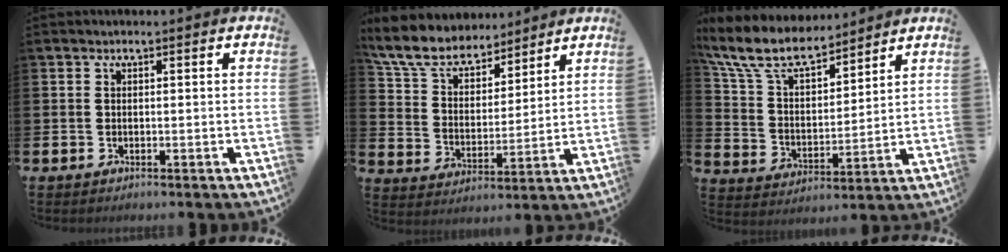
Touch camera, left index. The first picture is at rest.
{"total": 8.3, "force": [7.6, 2.6, 1.9], "torque": [-0.083, -0.049, 0.139]}
{"total": 9.6, "force": [8.3, 3.2, 3.7], "torque": [-0.115, -0.047, 0.151]}